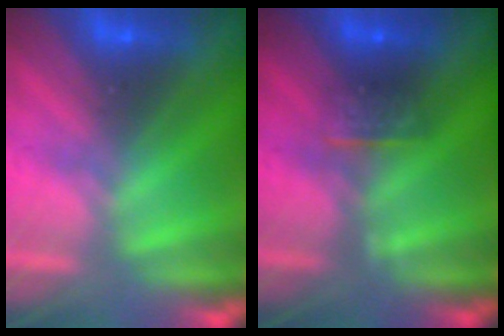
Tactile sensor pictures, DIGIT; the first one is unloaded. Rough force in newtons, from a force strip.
{"total": 2.5}